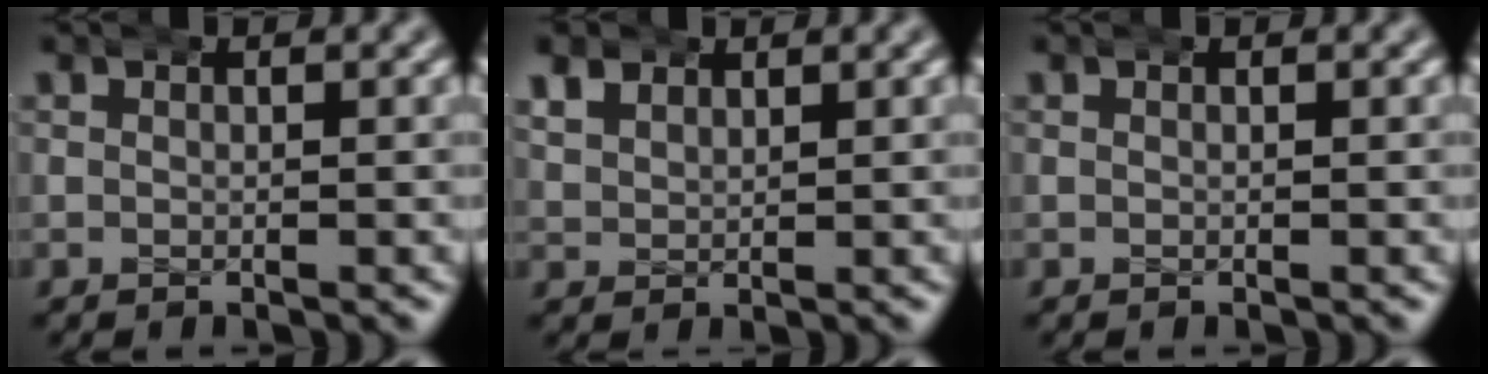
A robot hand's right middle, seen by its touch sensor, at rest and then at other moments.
{"total": 2.4, "force": [1.7, 1.5, 0.7], "torque": [-0.019, -0.001, 0.036]}
{"total": 0.0}